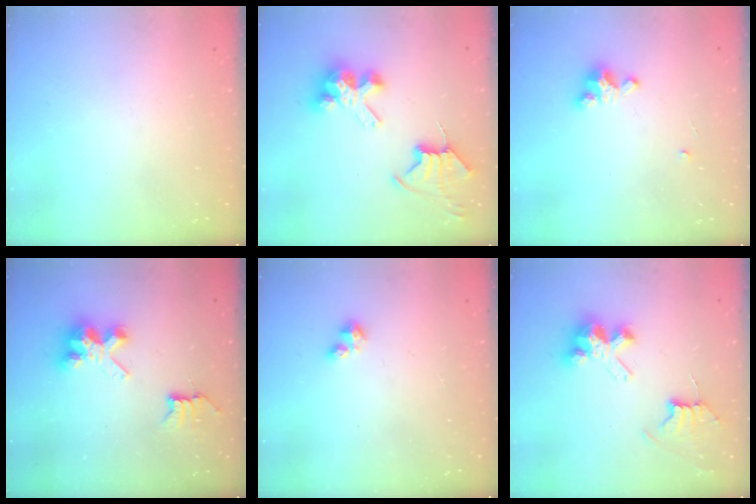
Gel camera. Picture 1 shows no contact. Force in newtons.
{"total": 9.8, "press": 9.7, "slide": 1.2}
{"total": 3.4, "press": 3.4, "slide": 0.4}
{"total": 7.8, "press": 7.8, "slide": 0.3}
{"total": 1.6, "press": 1.6, "slide": 0.4}
{"total": 7.9, "press": 7.8, "slide": 0.6}